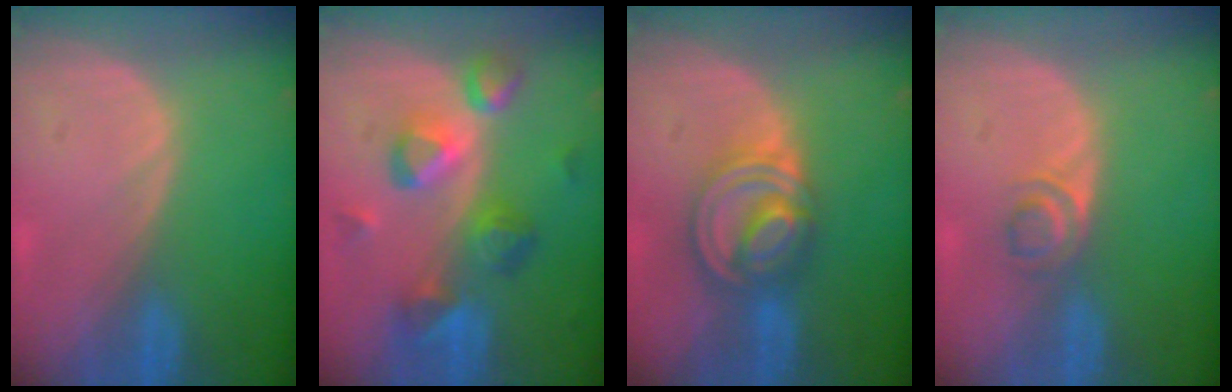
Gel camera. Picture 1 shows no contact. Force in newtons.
{"total": 9.4, "press": 8.1, "slide": 4.7}
{"total": 8.2, "press": 6.9, "slide": 4.3}
{"total": 2.8, "press": 2.7, "slide": 1.0}